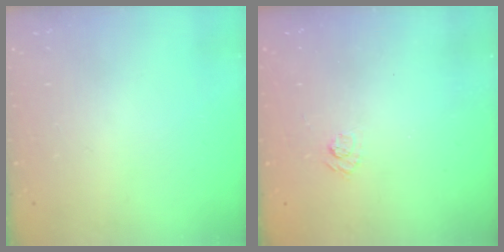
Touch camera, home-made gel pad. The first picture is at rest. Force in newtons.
{"total": 3.9, "press": 3.6, "slide": 1.4}